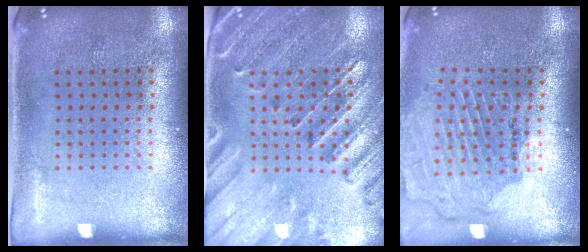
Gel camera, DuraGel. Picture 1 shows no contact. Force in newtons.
{"total": 2.8, "press": 2.7, "slide": 0.8}
{"total": 1.6, "press": 1.6, "slide": 0.0}